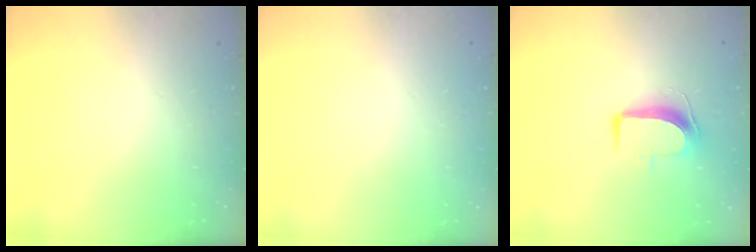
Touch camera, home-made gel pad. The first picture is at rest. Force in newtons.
{"total": 0.0}
{"total": 8.8, "press": 8.7, "slide": 1.0}